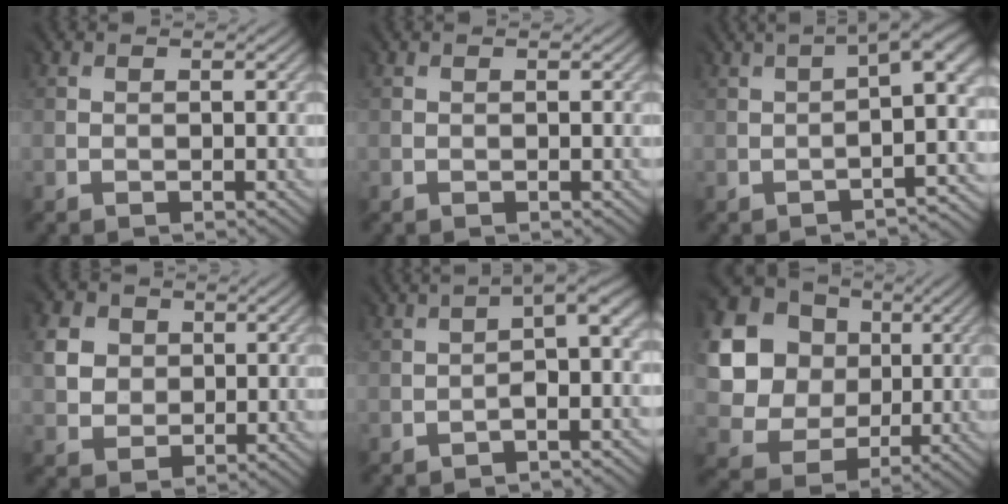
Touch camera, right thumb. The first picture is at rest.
{"total": 0.0}
{"total": 5.6, "force": [-1.7, 1.1, 5.2], "torque": [-0.045, 0.009, -0.024]}
{"total": 3.8, "force": [1.5, 3.5, 0.2], "torque": [-0.029, 0.001, 0.023]}
{"total": 2.1, "force": [-1.1, -0.1, 1.8], "torque": [-0.023, 0.009, -0.022]}
{"total": 17.4, "force": [5.3, 15.5, 6.0], "torque": [-0.234, 0.040, 0.112]}